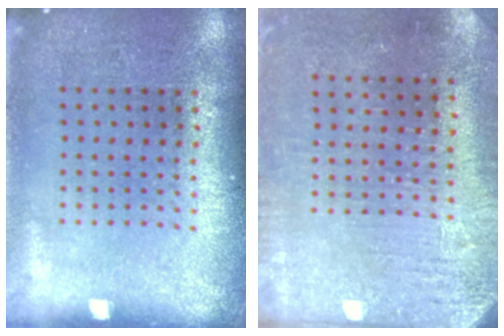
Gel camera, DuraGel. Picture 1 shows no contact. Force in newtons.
{"total": 3.1, "press": 2.6, "slide": 1.7}